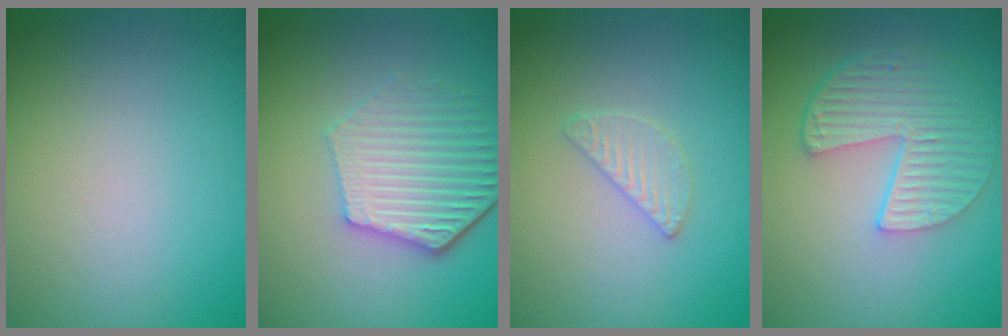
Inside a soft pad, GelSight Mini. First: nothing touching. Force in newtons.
{"total": 5.8, "press": 4.3, "slide": 3.8}
{"total": 1.9, "press": 1.8, "slide": 0.2}
{"total": 5.3, "press": 4.0, "slide": 3.5}